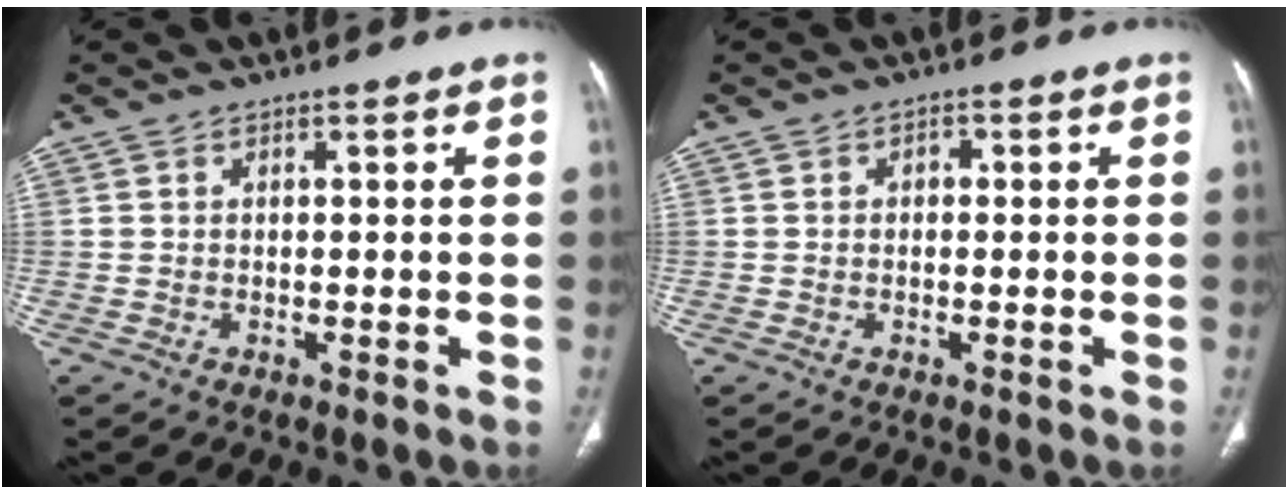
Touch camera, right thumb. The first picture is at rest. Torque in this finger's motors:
{"motor_torque": [-0.02, 0.15, 0.11, -0.28, -0.02]}